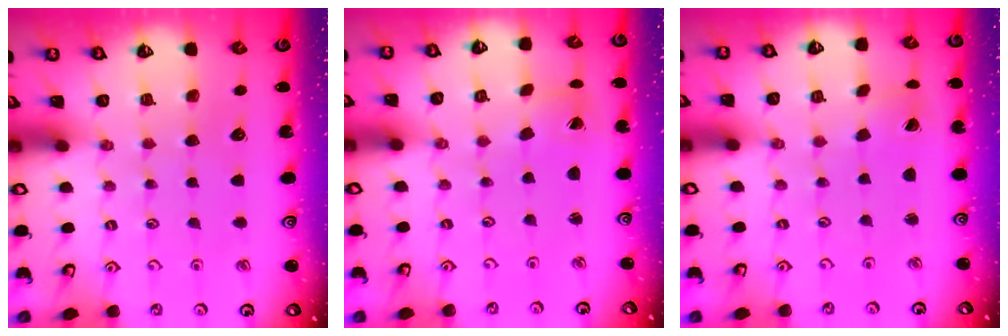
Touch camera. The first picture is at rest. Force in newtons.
{"total": 0.5, "press": 0.5, "slide": 0.1}
{"total": 1.3, "press": 1.3, "slide": 0.1}